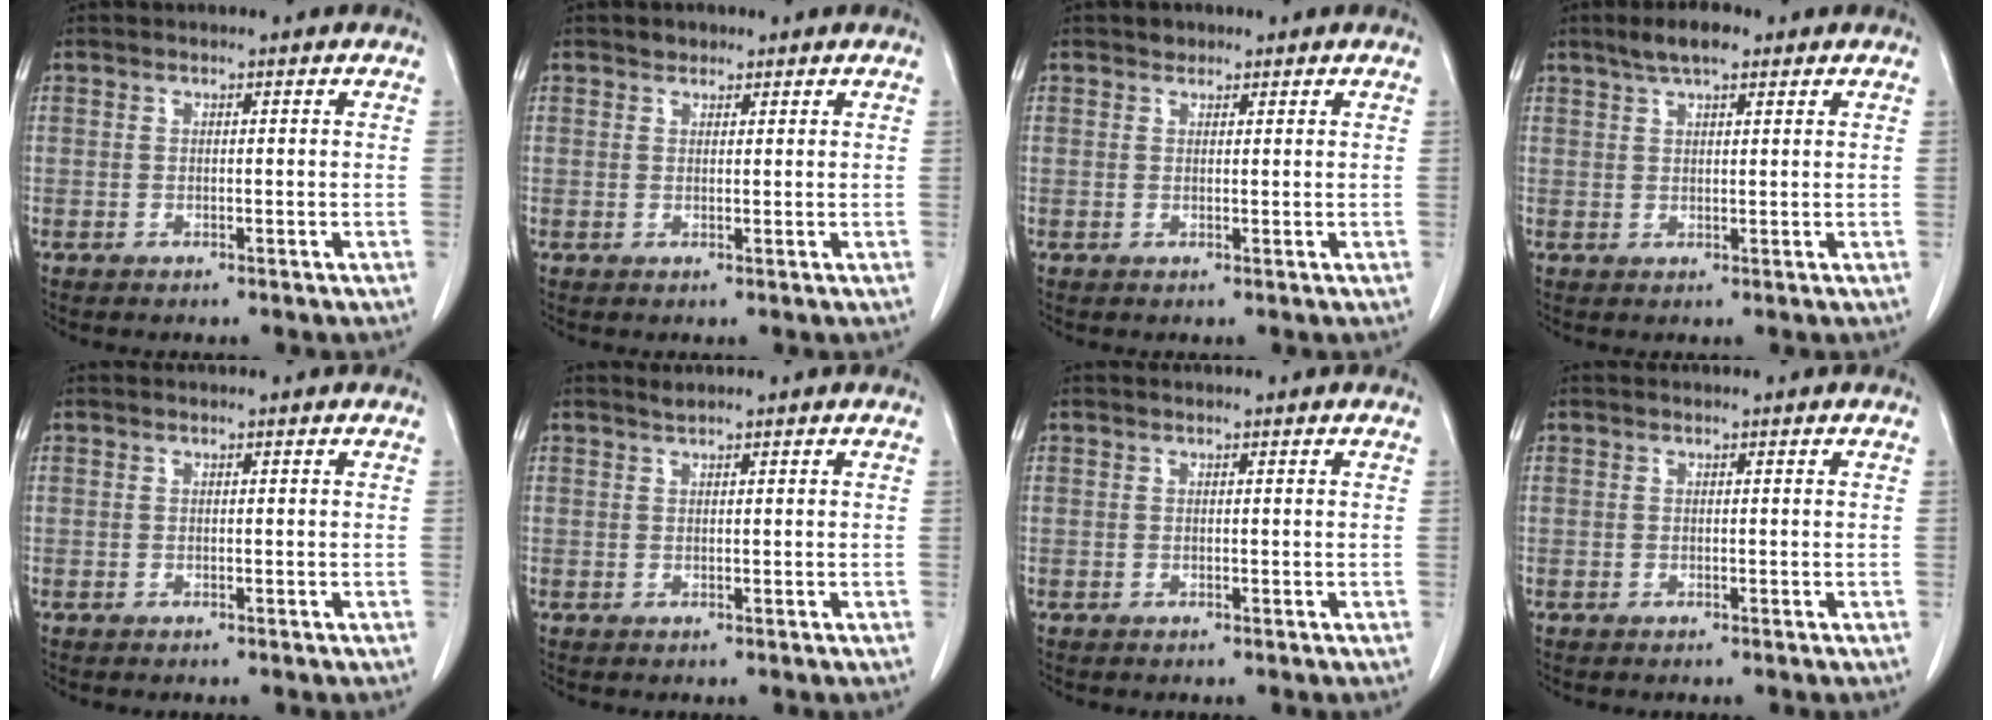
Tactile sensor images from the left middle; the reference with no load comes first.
{"total": 1.3, "force": [1.0, 0.8, 0.2], "torque": [-0.004, 0.000, 0.015]}
{"total": 1.1, "force": [0.8, 0.7, 0.1], "torque": [-0.002, -0.001, 0.011]}
{"total": 4.7, "force": [3.2, 1.2, 3.1], "torque": [-0.062, 0.012, 0.057]}
{"total": 0.0}
{"total": 0.7, "force": [0.7, -0.2, 0.2], "torque": [-0.010, 0.002, 0.017]}
{"total": 0.0}
{"total": 0.0}